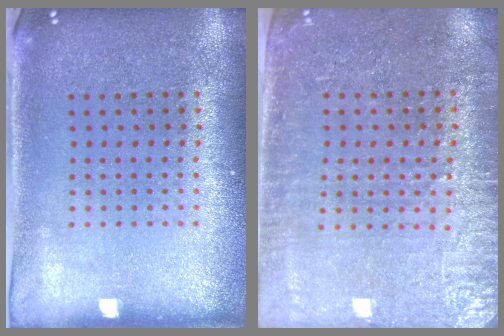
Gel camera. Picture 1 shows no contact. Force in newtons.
{"total": 3.3, "press": 3.0, "slide": 1.5}